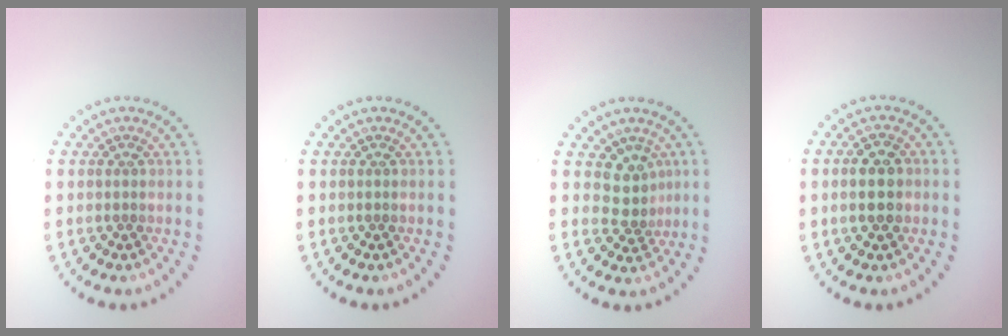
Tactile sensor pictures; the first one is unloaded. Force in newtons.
{"total": 0.0}
{"total": 2.7, "press": 1.9, "slide": 1.9}
{"total": 2.8, "press": 2.8, "slide": 0.3}